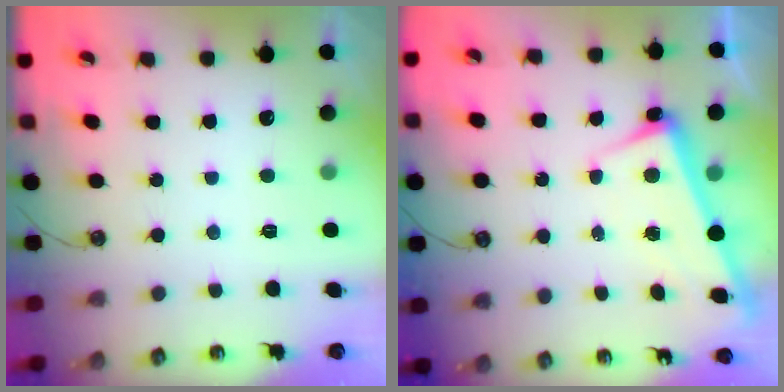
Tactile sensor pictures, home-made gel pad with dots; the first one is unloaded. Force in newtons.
{"total": 2.5, "press": 2.4, "slide": 0.7}